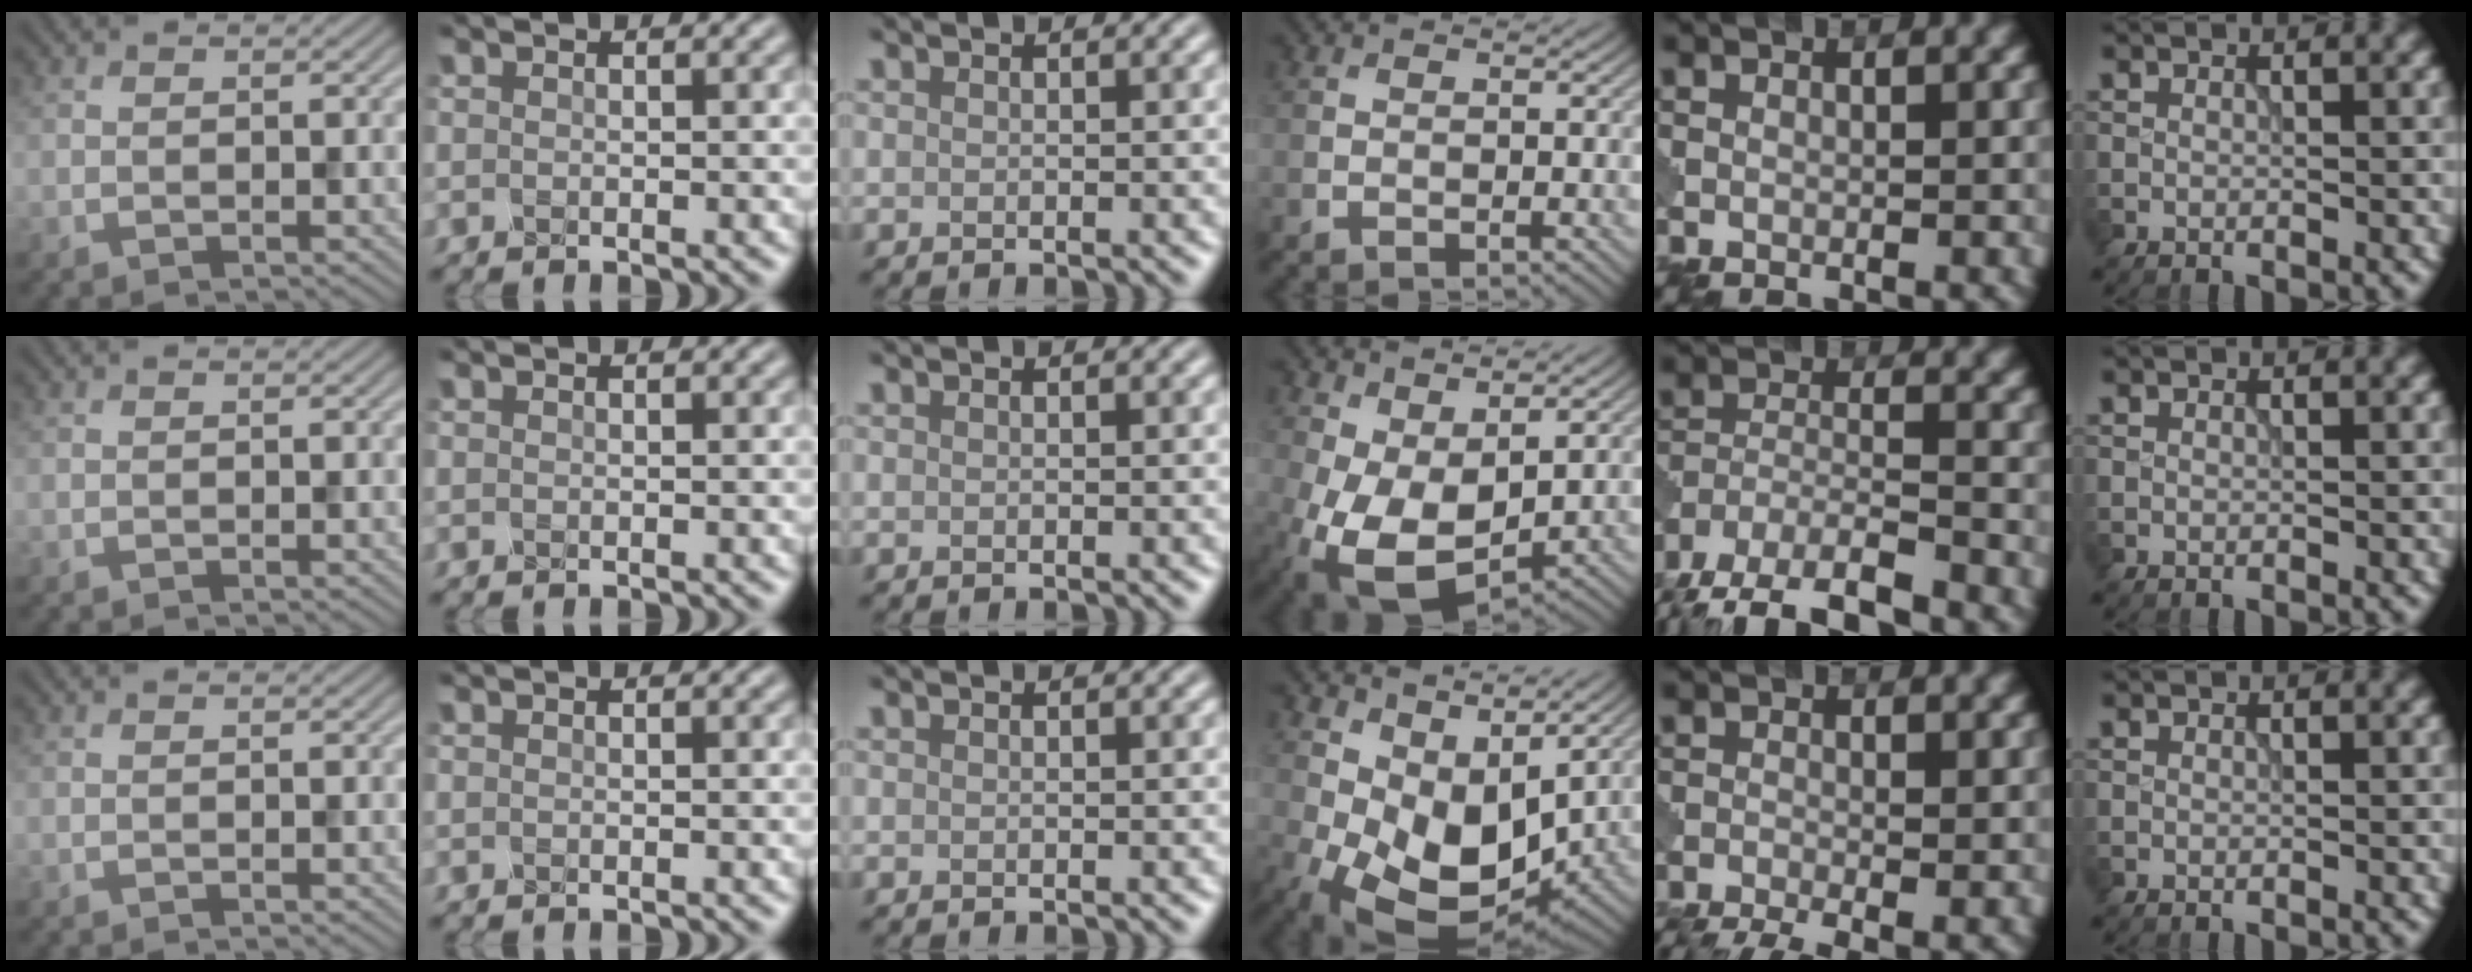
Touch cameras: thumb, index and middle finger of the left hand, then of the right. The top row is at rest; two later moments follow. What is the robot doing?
{"motion": "squeeze", "object": "foam earplug"}